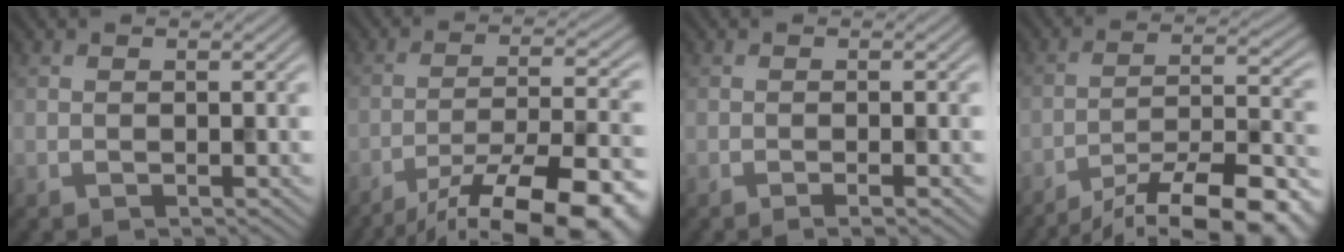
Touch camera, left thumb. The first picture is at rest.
{"total": 17.3, "force": [-12.9, 4.4, 10.6], "torque": [-0.135, -0.012, -0.180]}
{"total": 1.6, "force": [-0.8, 0.2, 1.4], "torque": [-0.017, 0.002, -0.016]}
{"total": 15.7, "force": [-12.8, 3.3, 8.6], "torque": [-0.139, -0.011, -0.189]}